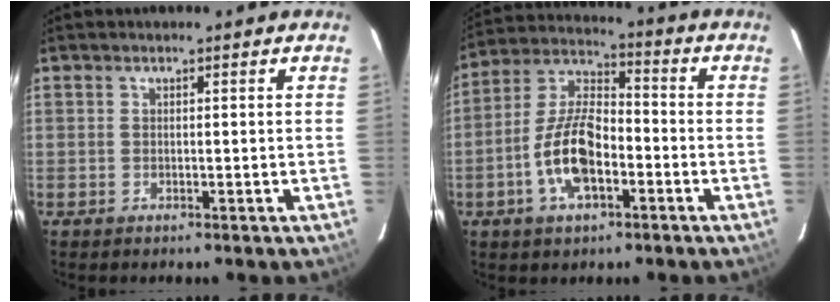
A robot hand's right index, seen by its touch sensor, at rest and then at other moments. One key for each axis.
{"total": 12.5, "fx": -4.4, "fy": 5.7, "fz": 10.3, "tx": -0.212, "ty": 0.010, "tz": -0.080}